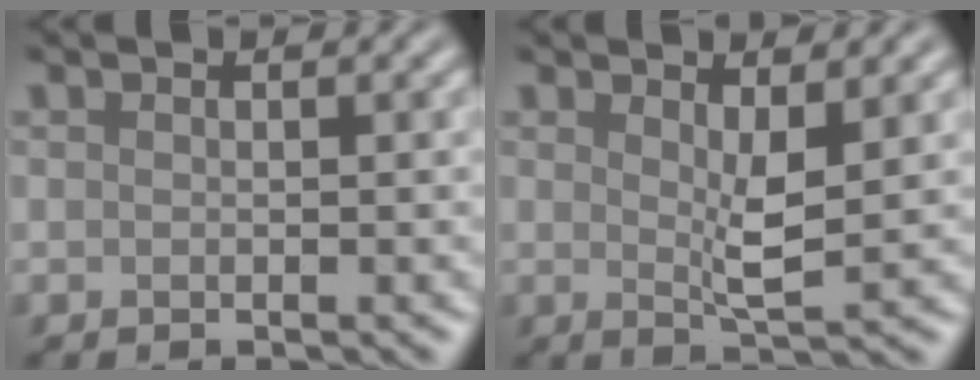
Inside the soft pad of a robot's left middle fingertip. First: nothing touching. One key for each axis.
{"total": 2.8, "fx": 0.8, "fy": 0.6, "fz": 2.6, "tx": -0.048, "ty": -0.012, "tz": 0.015}